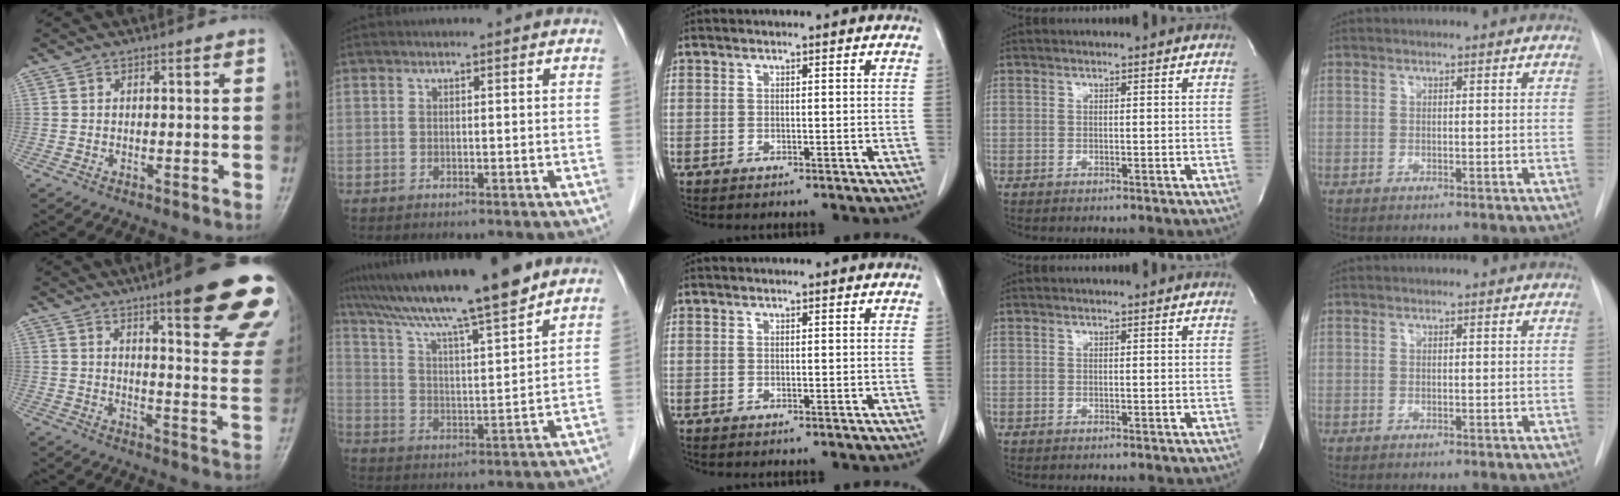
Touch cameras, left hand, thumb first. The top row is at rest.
{"thumb": {"total": 22.4, "force": [13.8, 4.1, 17.1], "torque": [-0.191, -0.051, 0.169]}, "index": {"total": 16.3, "force": [13.7, -0.2, 8.9], "torque": [-0.151, 0.010, 0.225]}}